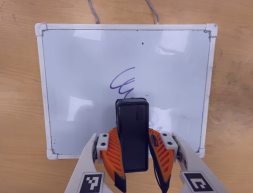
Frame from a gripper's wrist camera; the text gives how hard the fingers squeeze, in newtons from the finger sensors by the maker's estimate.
{"total": 6.8, "left": 6.4, "right": 7.3}